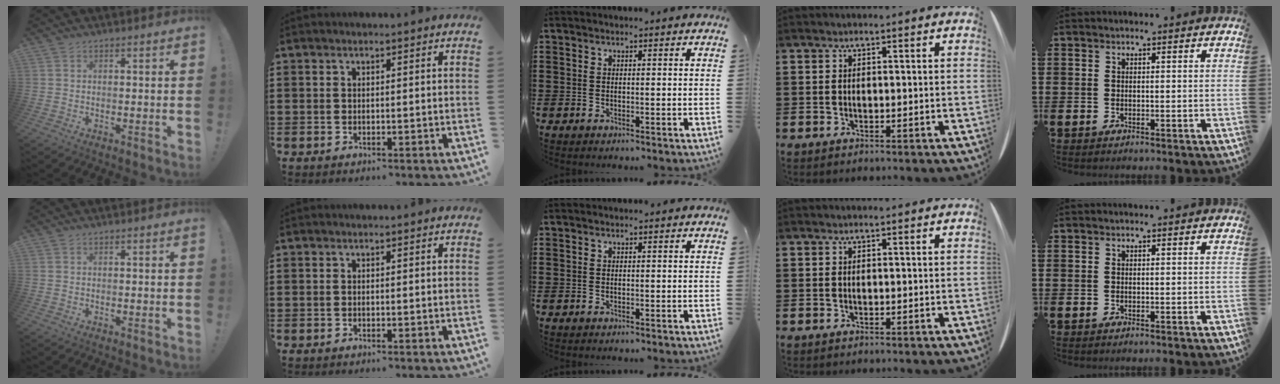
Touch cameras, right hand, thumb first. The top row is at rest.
{}